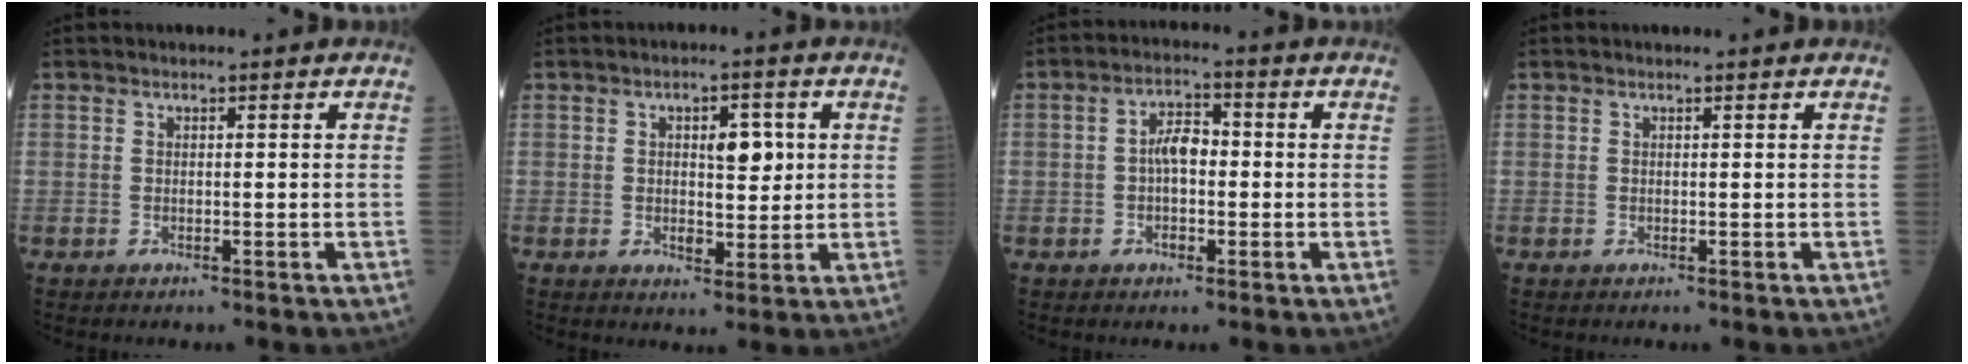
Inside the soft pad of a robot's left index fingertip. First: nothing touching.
{"total": 5.4, "force": [1.1, 2.7, 4.6], "torque": [-0.064, 0.005, 0.022]}
{"total": 4.5, "force": [-0.3, 2.4, 3.8], "torque": [-0.074, 0.016, -0.009]}
{"total": 0.8, "force": [0.7, 0.0, 0.3], "torque": [-0.008, 0.007, 0.010]}